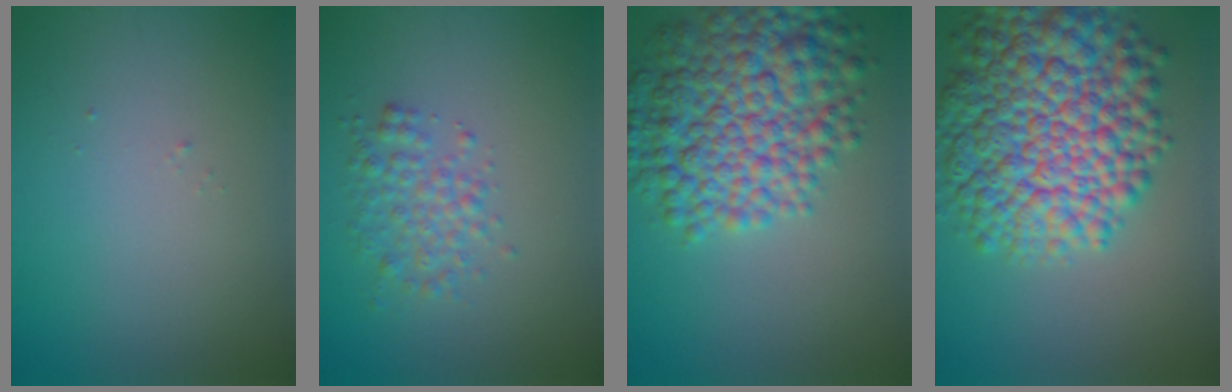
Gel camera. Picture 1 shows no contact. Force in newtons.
{"total": 2.6, "press": 2.6, "slide": 0.0}
{"total": 9.6, "press": 9.6, "slide": 0.1}
{"total": 13.0, "press": 12.9, "slide": 0.4}